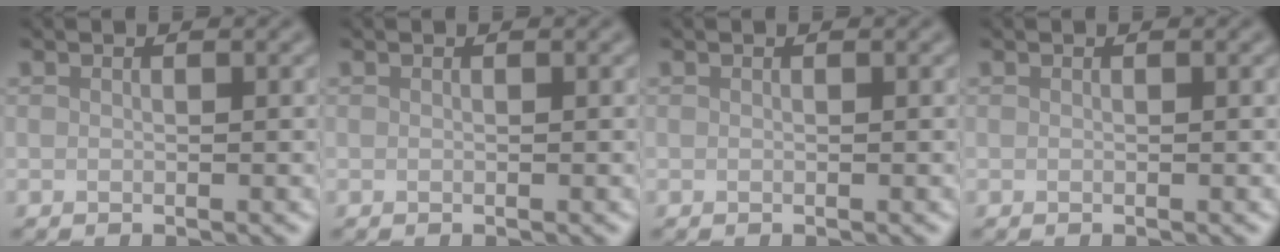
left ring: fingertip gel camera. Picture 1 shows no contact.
{"total": 0.0}
{"total": 0.0}
{"total": 0.0}